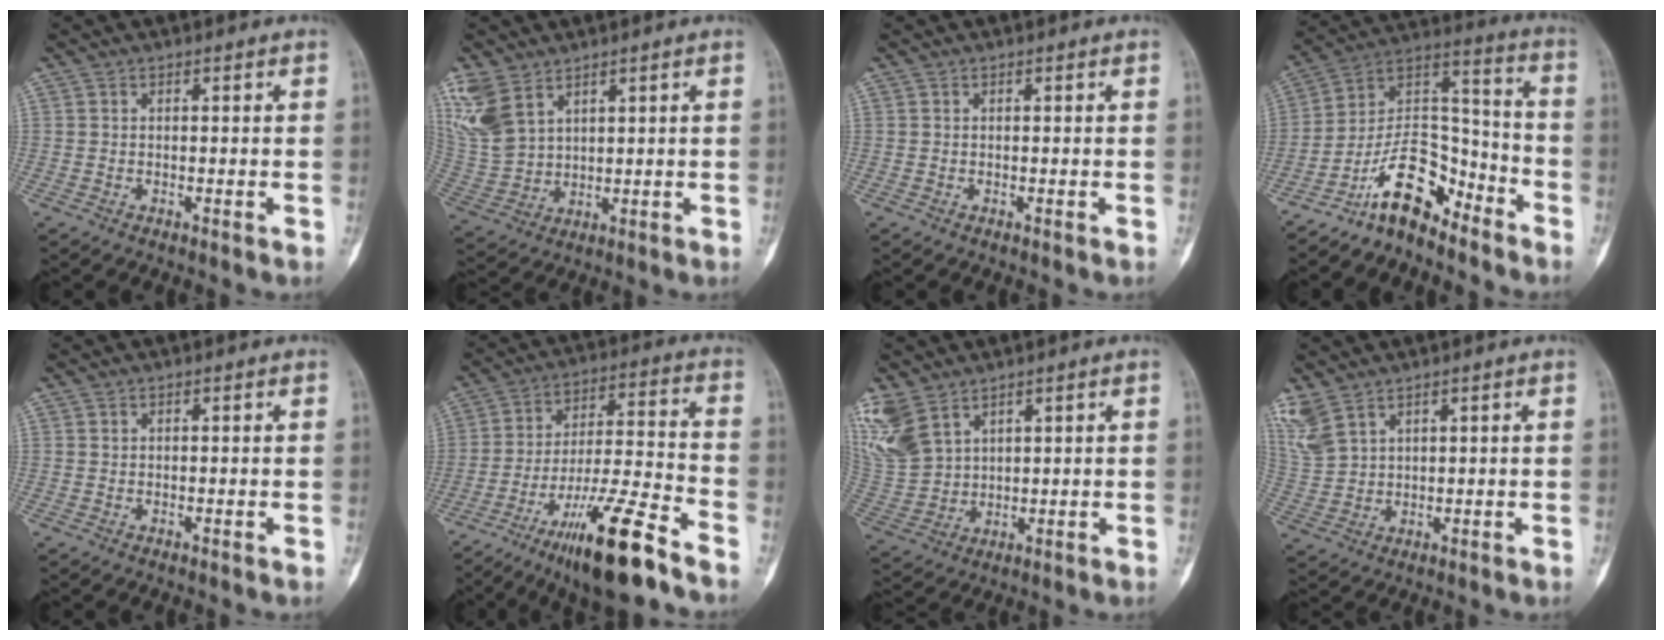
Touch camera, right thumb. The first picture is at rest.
{"total": 10.8, "force": [6.4, 6.4, 5.8], "torque": [-0.128, -0.016, 0.152]}
{"total": 0.0}
{"total": 13.0, "force": [-9.5, 5.7, 6.8], "torque": [-0.101, 0.105, -0.181]}
{"total": 0.0}
{"total": 17.6, "force": [-11.5, 2.4, 13.1], "torque": [-0.246, 0.057, -0.198]}
{"total": 13.4, "force": [7.7, 8.6, 6.8], "torque": [-0.169, -0.014, 0.177]}
{"total": 7.7, "force": [5.4, 3.9, 3.9], "torque": [-0.096, -0.013, 0.129]}